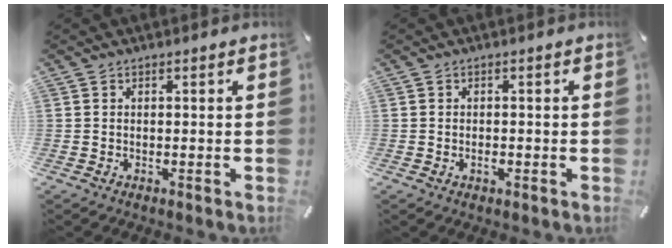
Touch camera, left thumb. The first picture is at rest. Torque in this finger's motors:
{"motor_torque": [-0.36, -0.01, -0.08, -0.01, 0.00]}